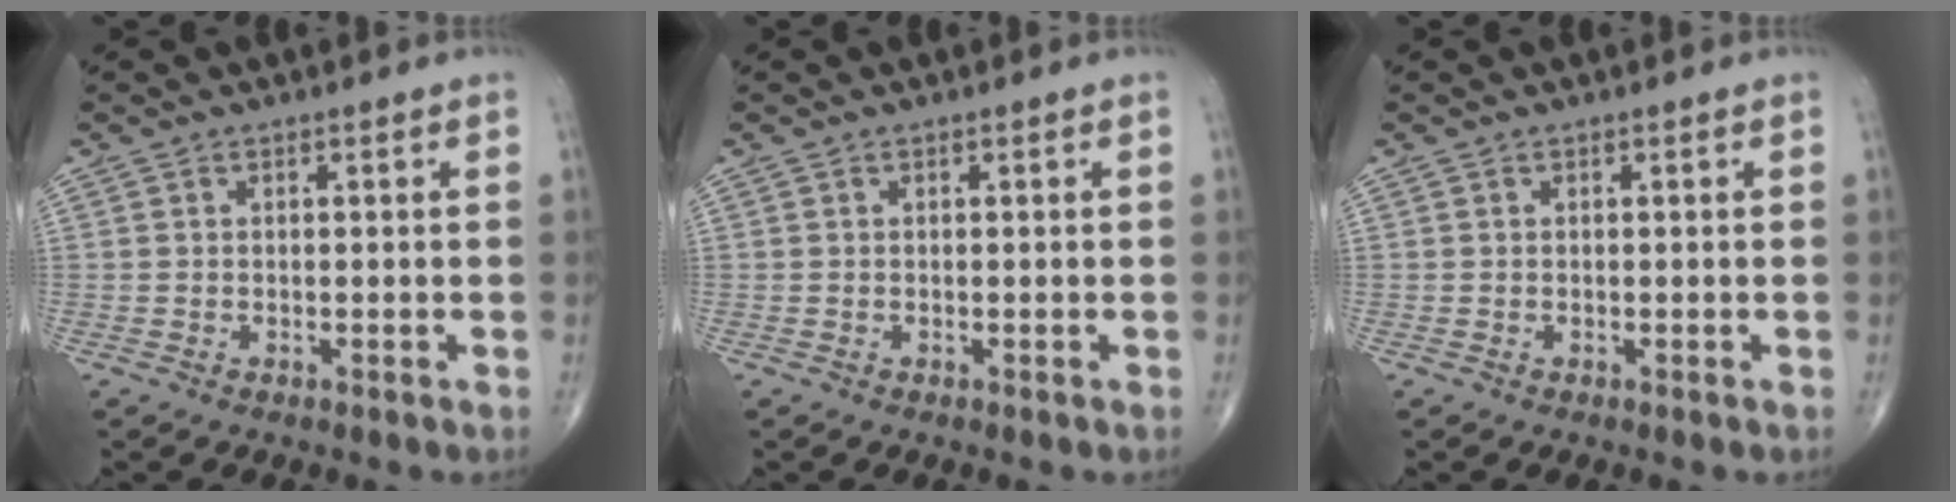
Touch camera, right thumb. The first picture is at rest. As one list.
[{"total": 0.0}, {"total": 0.0}]